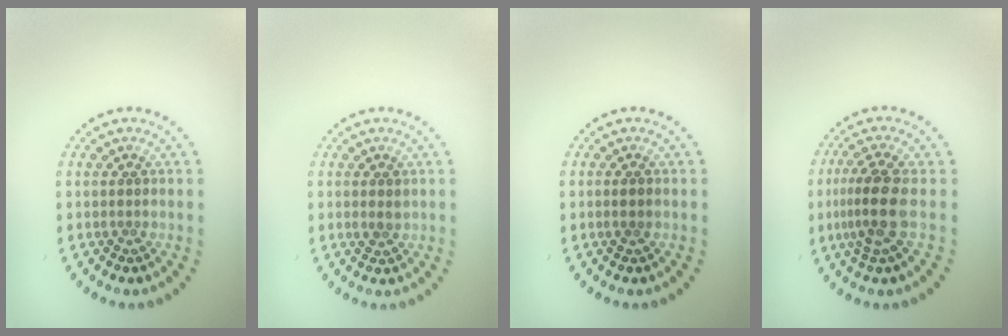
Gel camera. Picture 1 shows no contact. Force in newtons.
{"total": 1.0, "press": 0.9, "slide": 0.4}
{"total": 1.0, "press": 0.9, "slide": 0.4}
{"total": 4.0, "press": 3.4, "slide": 2.0}